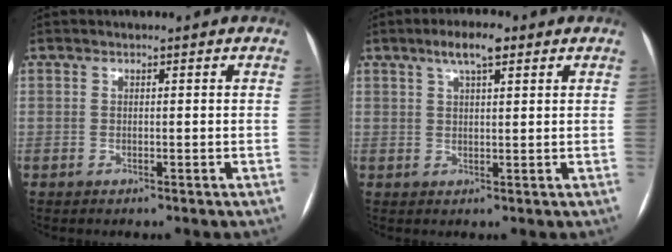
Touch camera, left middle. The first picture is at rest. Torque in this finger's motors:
{"motor_torque": [0.58, -0.38, 0.06, 0.06]}